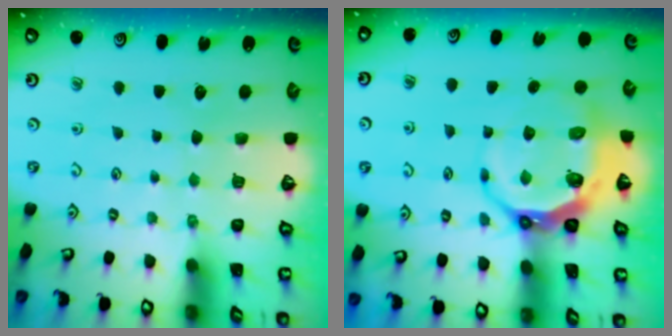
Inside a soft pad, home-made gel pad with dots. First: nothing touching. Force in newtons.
{"total": 9.4, "press": 8.6, "slide": 3.6}